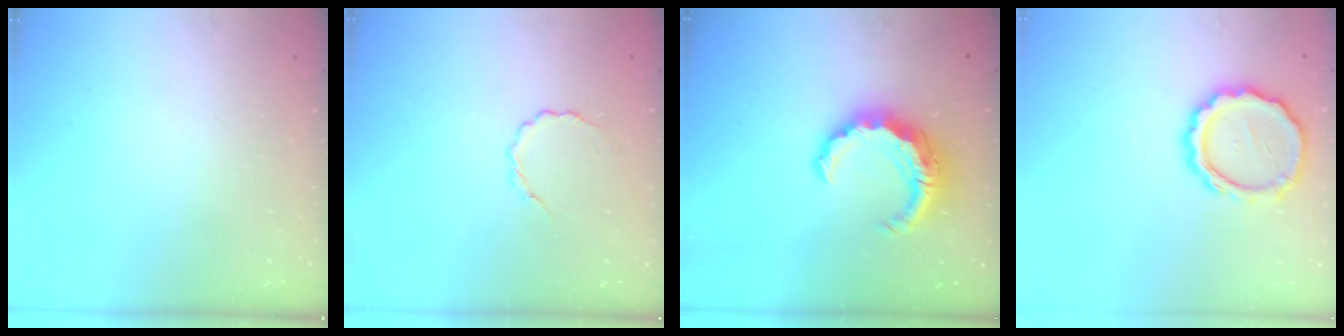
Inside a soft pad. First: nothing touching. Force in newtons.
{"total": 2.9, "press": 2.7, "slide": 1.0}
{"total": 10.0, "press": 9.9, "slide": 1.3}
{"total": 11.9, "press": 11.7, "slide": 1.9}